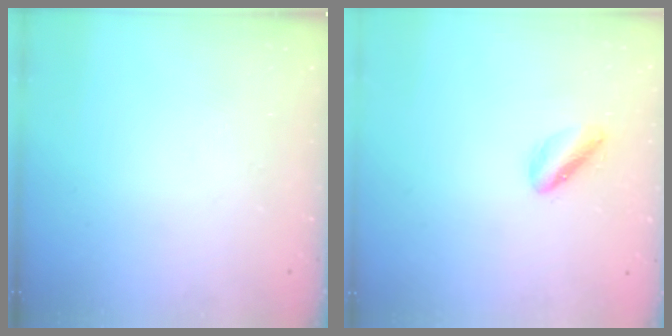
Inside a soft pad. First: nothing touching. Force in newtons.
{"total": 3.4, "press": 3.2, "slide": 1.0}